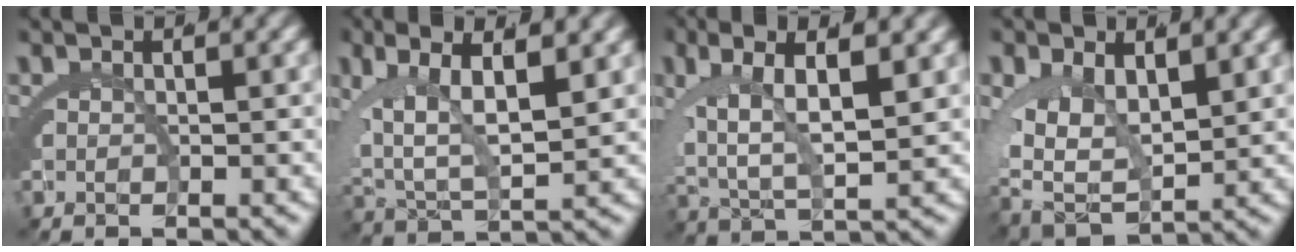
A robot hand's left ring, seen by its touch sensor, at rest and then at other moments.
{"total": 7.4, "force": [1.3, 4.1, 5.9], "torque": [-0.116, -0.012, 0.034]}
{"total": 6.7, "force": [1.4, 3.2, 5.8], "torque": [-0.109, -0.008, 0.032]}
{"total": 7.9, "force": [-0.5, 5.9, 5.3], "torque": [-0.129, -0.042, 0.008]}